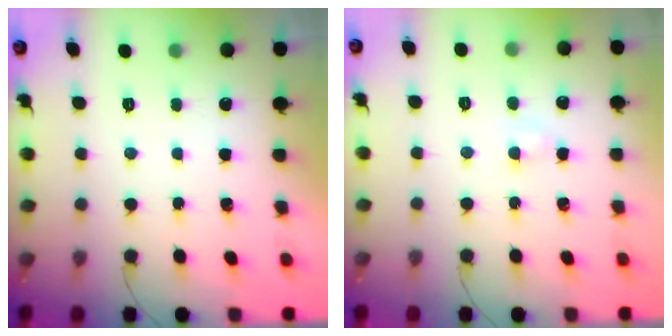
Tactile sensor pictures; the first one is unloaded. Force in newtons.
{"total": 2.6, "press": 2.4, "slide": 0.9}